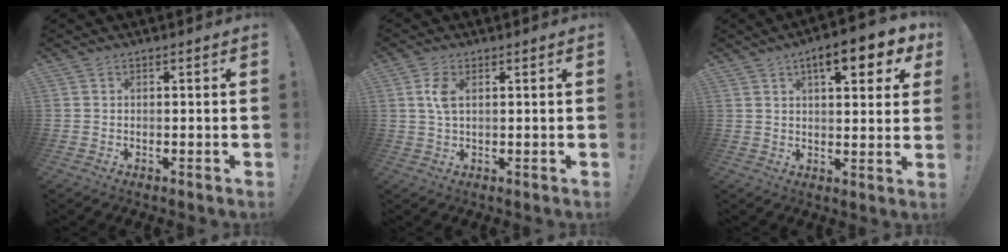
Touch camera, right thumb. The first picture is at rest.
{"total": 4.3, "force": [1.2, 2.0, 3.6], "torque": [-0.066, -0.005, 0.015]}
{"total": 10.5, "force": [5.0, 3.3, 8.6], "torque": [-0.110, -0.019, 0.077]}